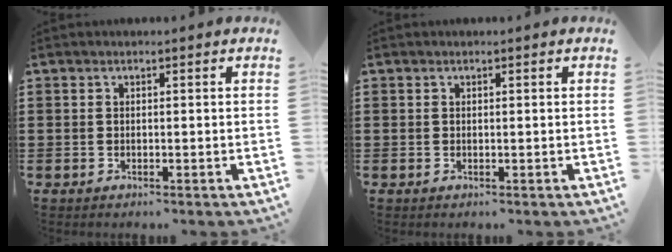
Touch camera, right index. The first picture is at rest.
{"total": 0.0}